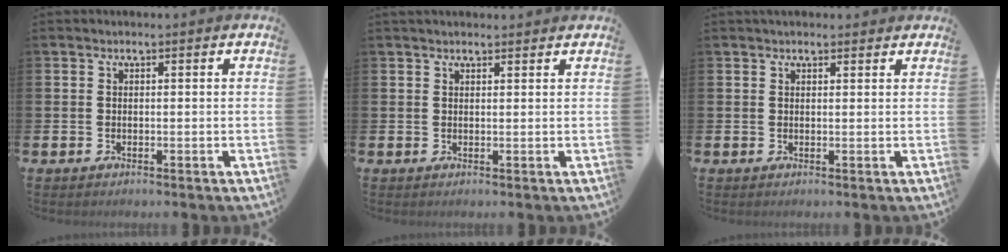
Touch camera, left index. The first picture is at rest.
{"total": 1.4, "force": [1.3, 0.4, 0.3], "torque": [0.003, -0.002, 0.021]}
{"total": 1.3, "force": [1.2, 0.5, 0.2], "torque": [0.006, 0.002, 0.019]}